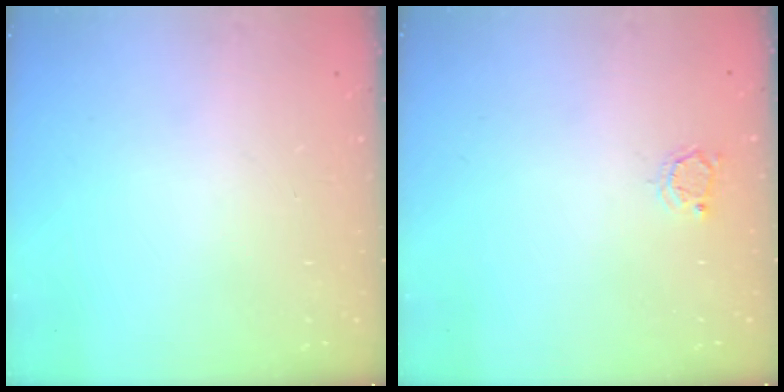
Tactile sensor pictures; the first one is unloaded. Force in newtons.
{"total": 2.9, "press": 2.9, "slide": 0.3}